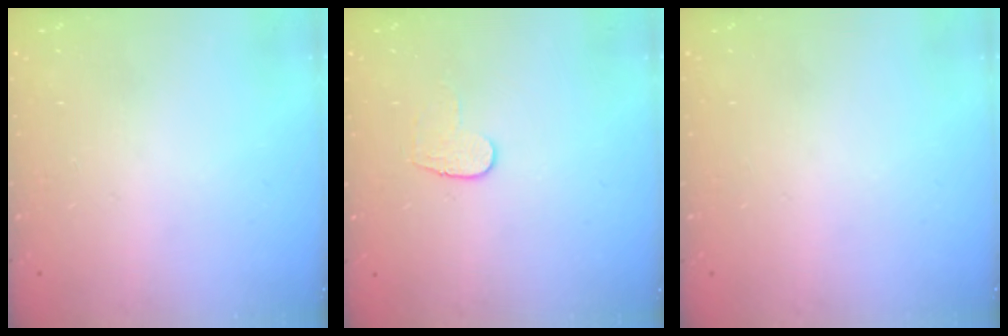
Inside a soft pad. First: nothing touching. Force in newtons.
{"total": 6.6, "press": 6.6, "slide": 0.6}
{"total": 0.0}